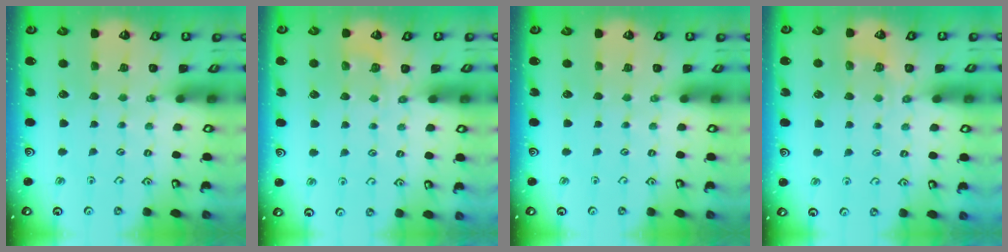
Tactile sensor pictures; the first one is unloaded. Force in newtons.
{"total": 3.4, "press": 2.8, "slide": 1.9}
{"total": 0.0}
{"total": 3.0, "press": 2.5, "slide": 1.6}